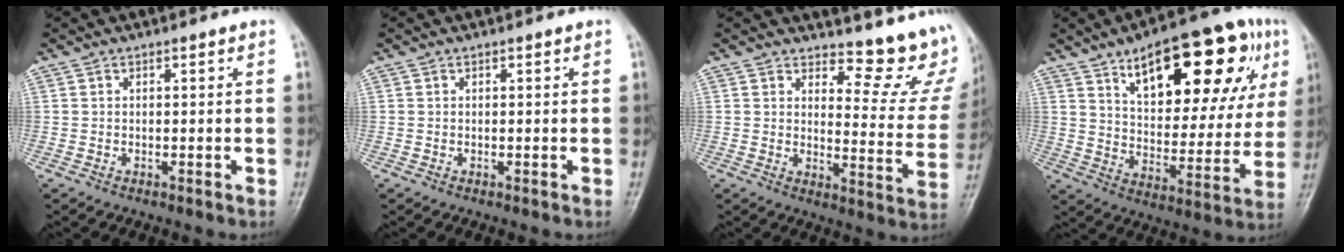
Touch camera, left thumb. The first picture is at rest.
{"total": 0.0}
{"total": 13.4, "force": [11.6, 4.4, 5.1], "torque": [-0.019, -0.125, 0.128]}
{"total": 25.9, "force": [12.0, 10.8, 20.2], "torque": [-0.244, -0.013, 0.179]}